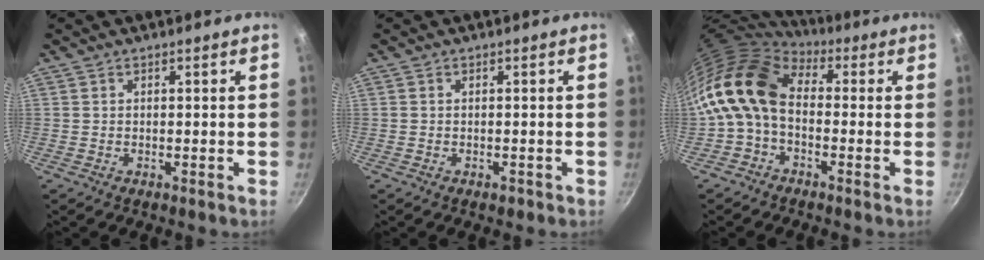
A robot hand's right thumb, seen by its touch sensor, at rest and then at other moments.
{"total": 1.1, "force": [-0.6, 0.7, 0.6], "torque": [-0.008, 0.005, -0.005]}
{"total": 12.7, "force": [-0.4, 8.6, 9.3], "torque": [-0.166, 0.029, -0.028]}